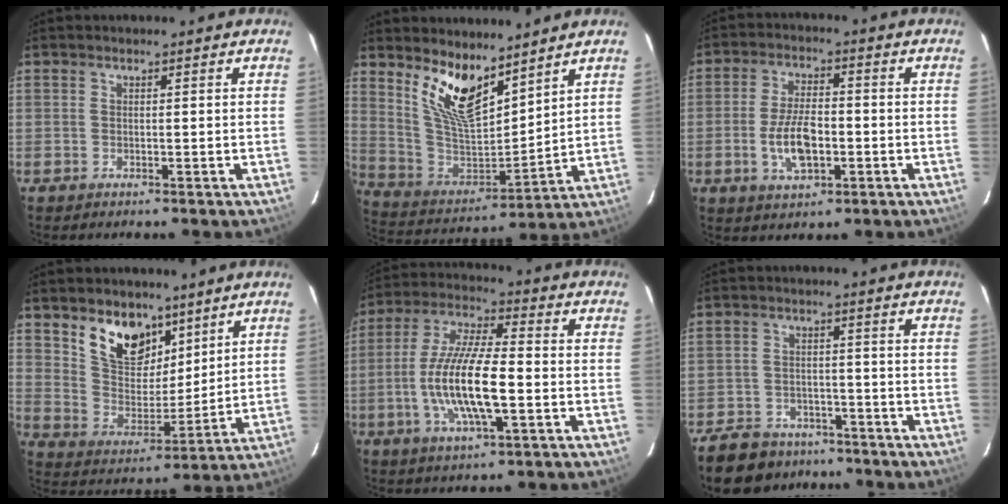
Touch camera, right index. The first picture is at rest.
{"total": 13.9, "force": [9.7, 5.8, 8.1], "torque": [-0.159, -0.011, 0.197]}
{"total": 9.0, "force": [-2.3, 4.2, 7.6], "torque": [-0.153, 0.000, -0.038]}
{"total": 13.1, "force": [8.3, 7.7, 6.5], "torque": [-0.125, 0.001, 0.161]}
{"total": 14.9, "force": [-3.3, 3.8, 14.0], "torque": [-0.284, -0.004, -0.062]}
{"total": 13.0, "force": [-9.8, 7.4, 4.3], "torque": [-0.120, 0.010, -0.139]}